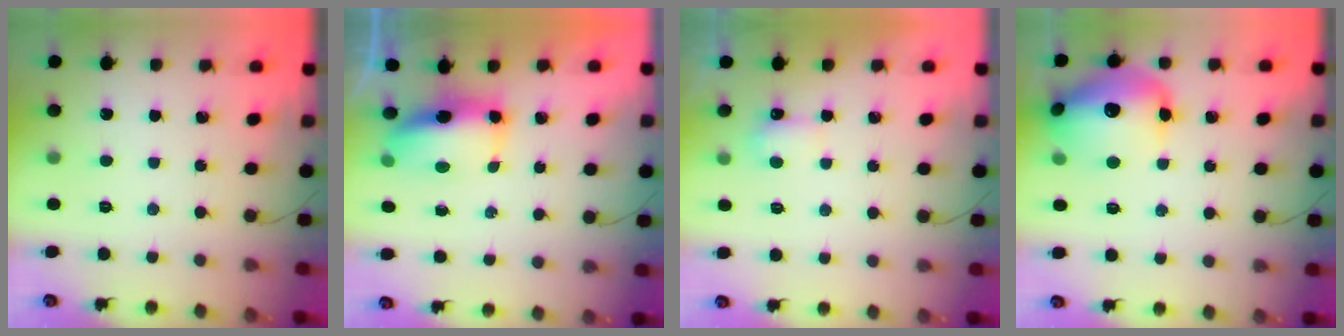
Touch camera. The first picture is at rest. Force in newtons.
{"total": 7.4, "press": 7.4, "slide": 0.8}
{"total": 2.8, "press": 2.7, "slide": 0.6}
{"total": 18.3, "press": 18.2, "slide": 1.6}